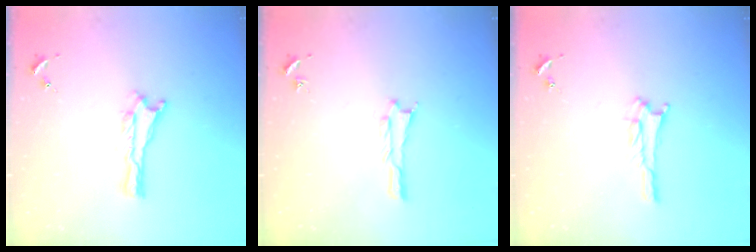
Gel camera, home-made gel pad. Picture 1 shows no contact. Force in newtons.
{"total": 0.6, "press": 0.6, "slide": 0.1}
{"total": 2.8, "press": 2.8, "slide": 0.3}